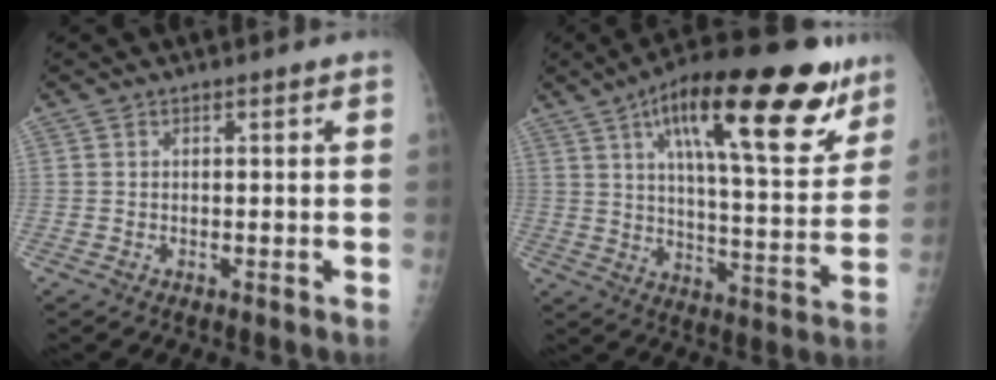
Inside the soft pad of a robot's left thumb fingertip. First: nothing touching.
{"total": 26.1, "force": [13.9, 8.4, 20.5], "torque": [-0.277, -0.029, 0.211]}